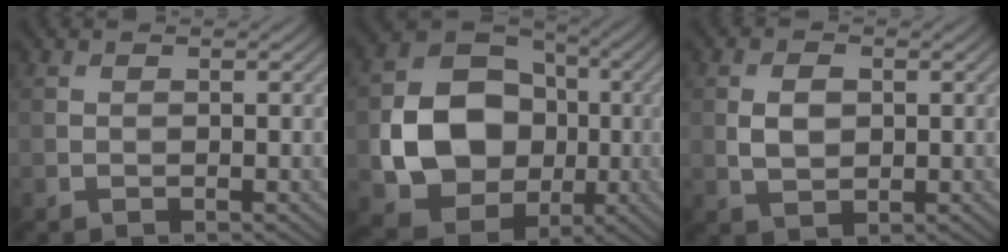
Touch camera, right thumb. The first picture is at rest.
{"total": 13.7, "force": [-1.7, 11.1, 7.8], "torque": [-0.153, -0.009, -0.037]}
{"total": 3.3, "force": [0.4, 2.2, 2.4], "torque": [-0.054, -0.002, 0.009]}